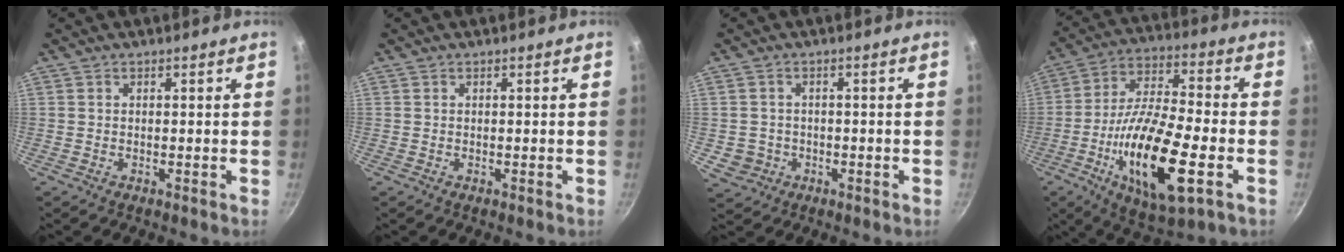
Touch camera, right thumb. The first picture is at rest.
{"total": 0.0}
{"total": 4.1, "force": [-0.9, 3.8, 1.0], "torque": [-0.005, 0.015, -0.003]}
{"total": 21.4, "force": [-6.6, 7.0, 19.2], "torque": [-0.347, 0.020, -0.122]}